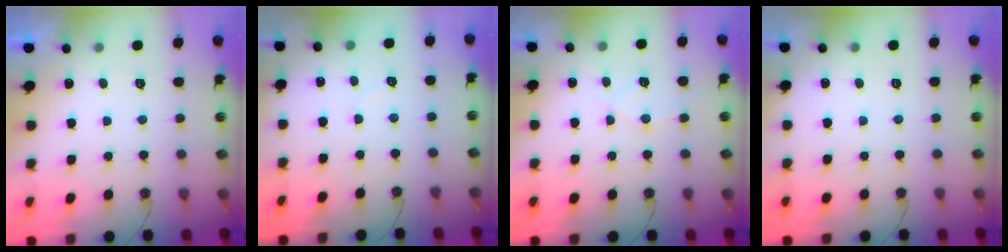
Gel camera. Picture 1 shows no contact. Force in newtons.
{"total": 3.5, "press": 3.5, "slide": 0.5}
{"total": 7.9, "press": 7.9, "slide": 0.7}
{"total": 0.0}